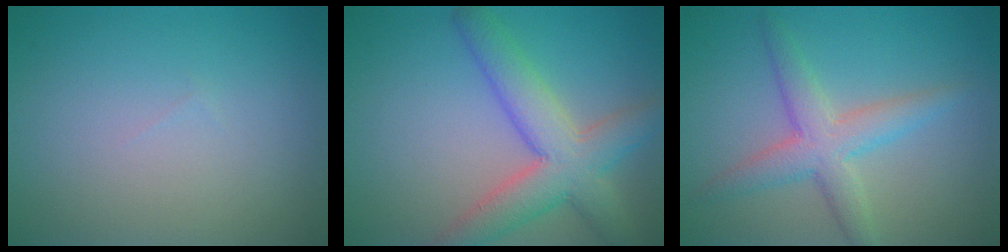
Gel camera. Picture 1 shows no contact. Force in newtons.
{"total": 6.6, "press": 6.5, "slide": 0.3}
{"total": 4.1, "press": 4.1, "slide": 0.1}